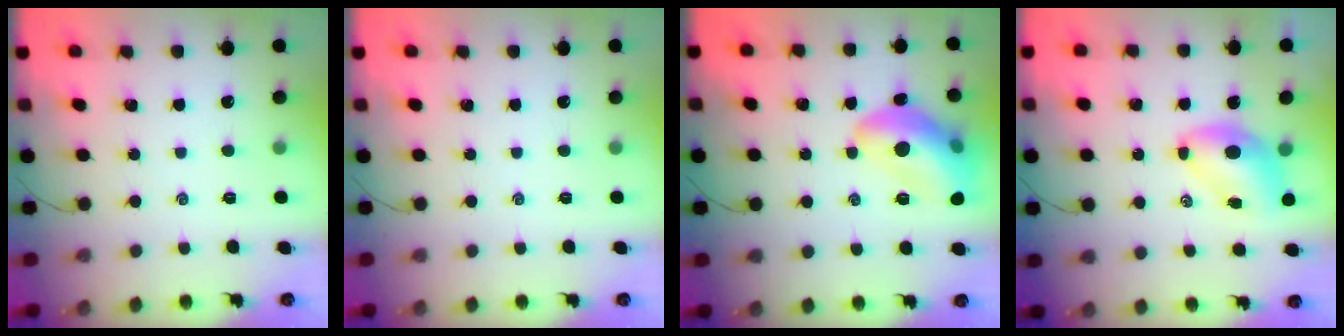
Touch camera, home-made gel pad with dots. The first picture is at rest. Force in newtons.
{"total": 0.0}
{"total": 16.7, "press": 16.6, "slide": 2.0}
{"total": 7.2, "press": 7.1, "slide": 1.1}